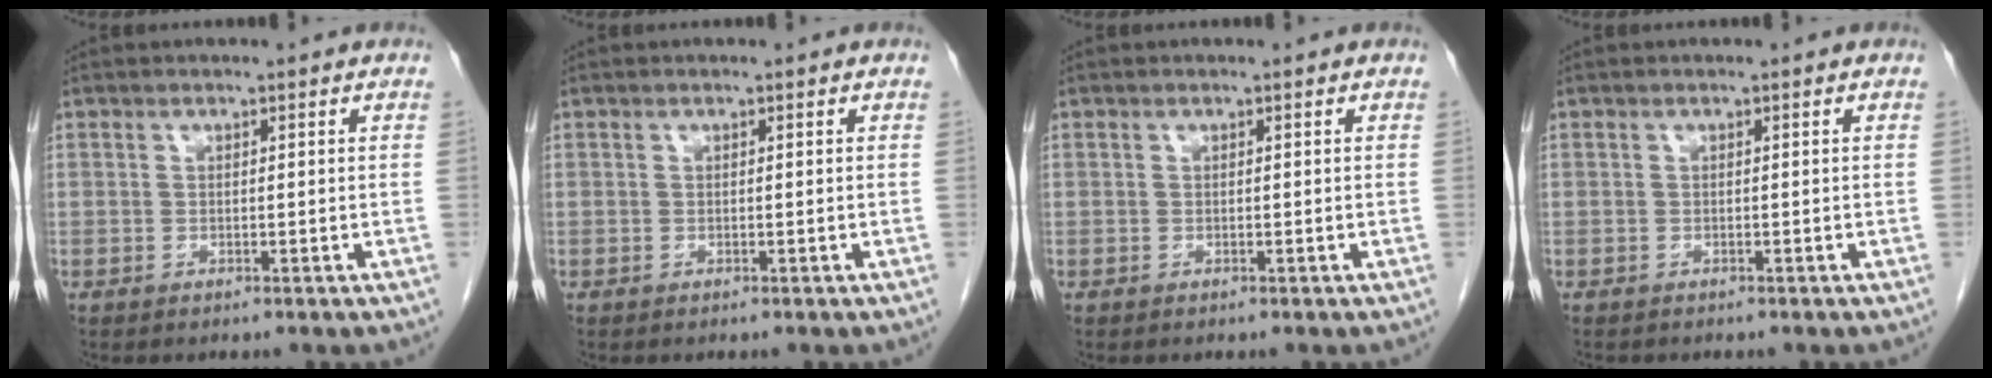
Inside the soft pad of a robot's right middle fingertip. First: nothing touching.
{"total": 0.0}
{"total": 0.0}
{"total": 1.1, "force": [-1.0, 0.4, 0.3], "torque": [-0.010, -0.002, -0.011]}